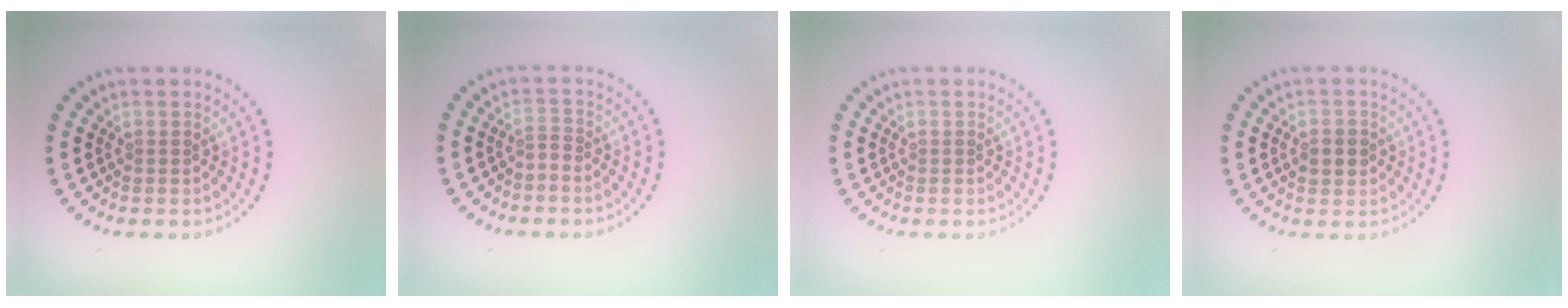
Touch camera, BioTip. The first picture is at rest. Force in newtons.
{"total": 0.6, "press": 0.1, "slide": 0.6}
{"total": 0.0}
{"total": 2.1, "press": 2.1, "slide": 0.5}